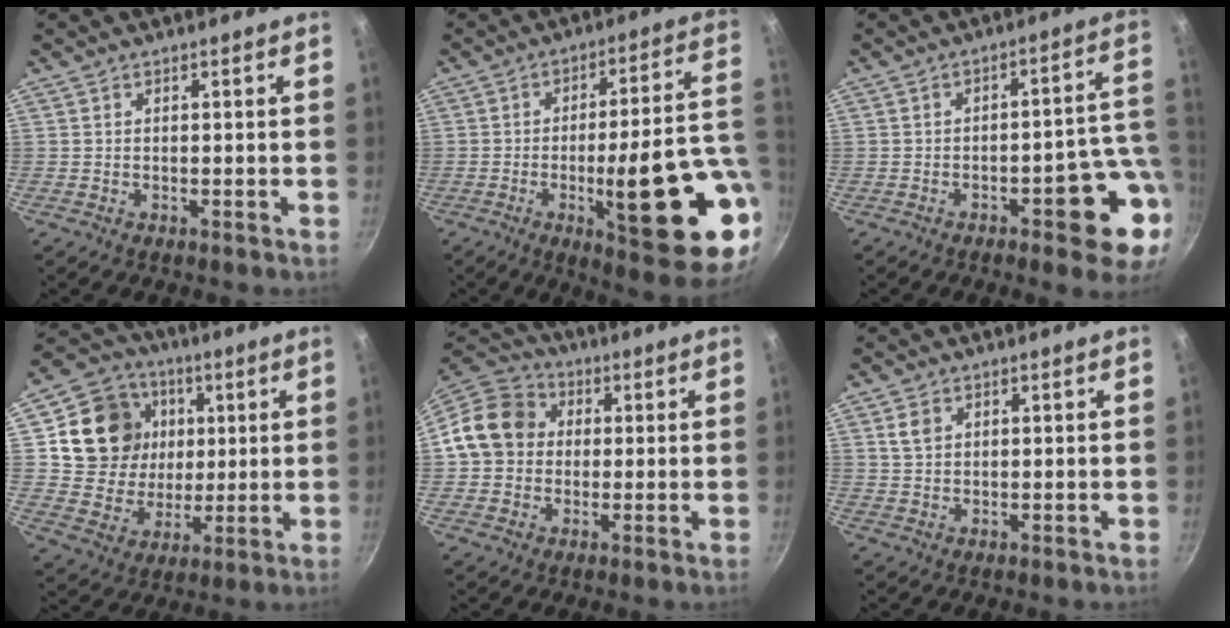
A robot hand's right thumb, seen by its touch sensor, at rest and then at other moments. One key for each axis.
{"total": 22.7, "fx": -4.6, "fy": 5.2, "fz": 21.6, "tx": -0.275, "ty": 0.008, "tz": -0.053}
{"total": 12.2, "fx": -3.6, "fy": 4.1, "fz": 10.9, "tx": -0.087, "ty": 0.031, "tz": -0.046}
{"total": 16.9, "fx": 3.9, "fy": 14.7, "fz": 7.2, "tx": -0.109, "ty": 0.002, "tz": 0.072}
{"total": 12.8, "fx": 1.3, "fy": 11.2, "fz": 6.2, "tx": -0.086, "ty": 0.028, "tz": 0.004}
{"total": 2.8, "fx": 1.1, "fy": 2.1, "fz": 1.6, "tx": -0.019, "ty": 0.001, "tz": 0.022}